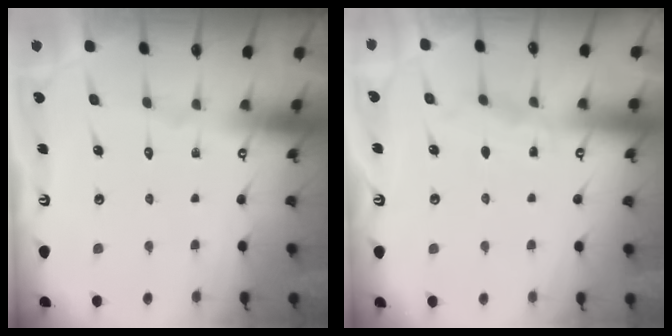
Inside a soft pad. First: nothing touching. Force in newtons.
{"total": 5.0, "press": 5.0, "slide": 0.5}